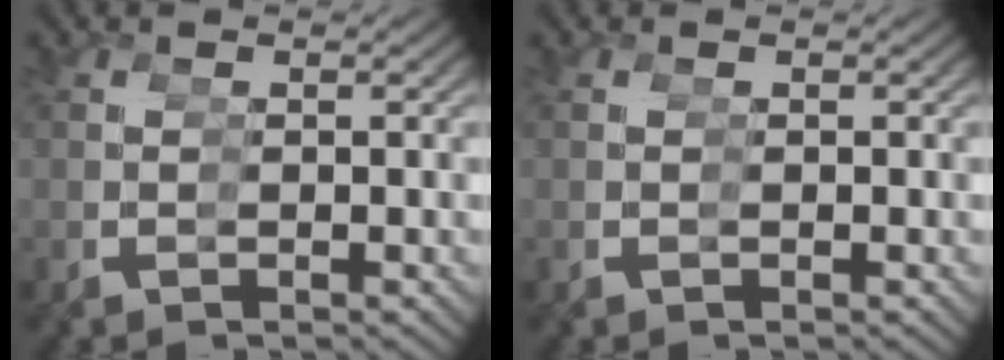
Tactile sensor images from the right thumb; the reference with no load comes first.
{"total": 0.0}